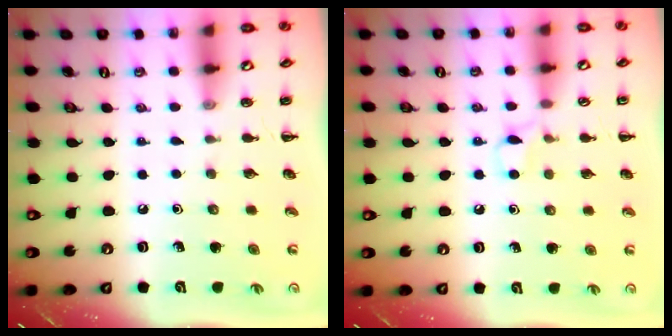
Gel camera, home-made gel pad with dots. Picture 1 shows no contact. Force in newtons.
{"total": 3.4, "press": 3.2, "slide": 1.1}